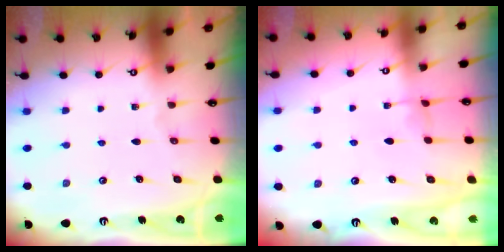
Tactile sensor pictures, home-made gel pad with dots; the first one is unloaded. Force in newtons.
{"total": 2.5, "press": 2.5, "slide": 0.2}